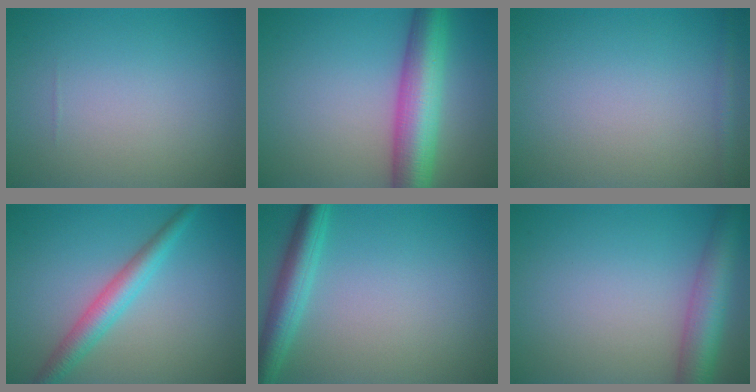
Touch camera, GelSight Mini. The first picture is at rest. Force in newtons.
{"total": 8.0, "press": 8.0, "slide": 0.3}
{"total": 1.0, "press": 1.0, "slide": 0.1}
{"total": 3.5, "press": 3.5, "slide": 0.1}
{"total": 3.9, "press": 3.9, "slide": 0.2}
{"total": 5.2, "press": 5.2, "slide": 0.2}